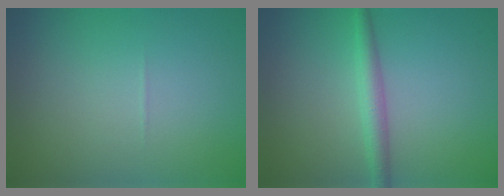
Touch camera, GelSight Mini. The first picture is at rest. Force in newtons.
{"total": 2.2, "press": 2.2, "slide": 0.1}